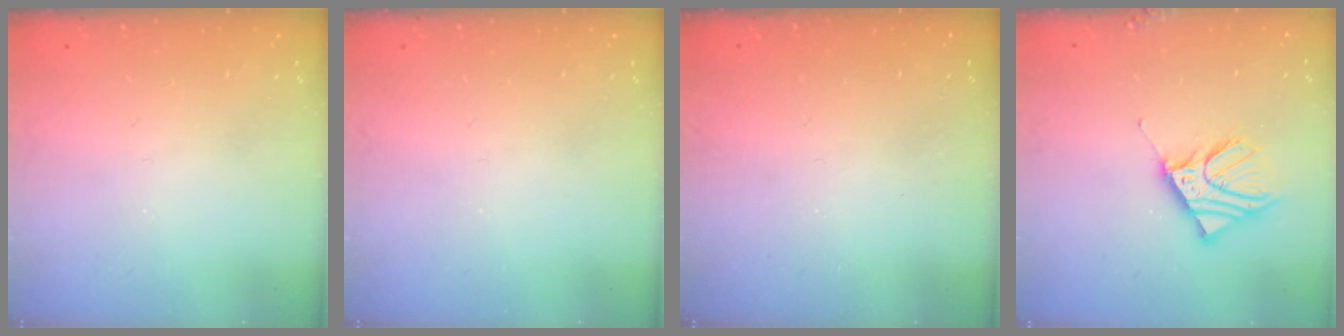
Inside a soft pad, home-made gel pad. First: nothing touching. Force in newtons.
{"total": 0.0}
{"total": 0.7, "press": 0.7, "slide": 0.0}
{"total": 11.1, "press": 10.9, "slide": 2.2}